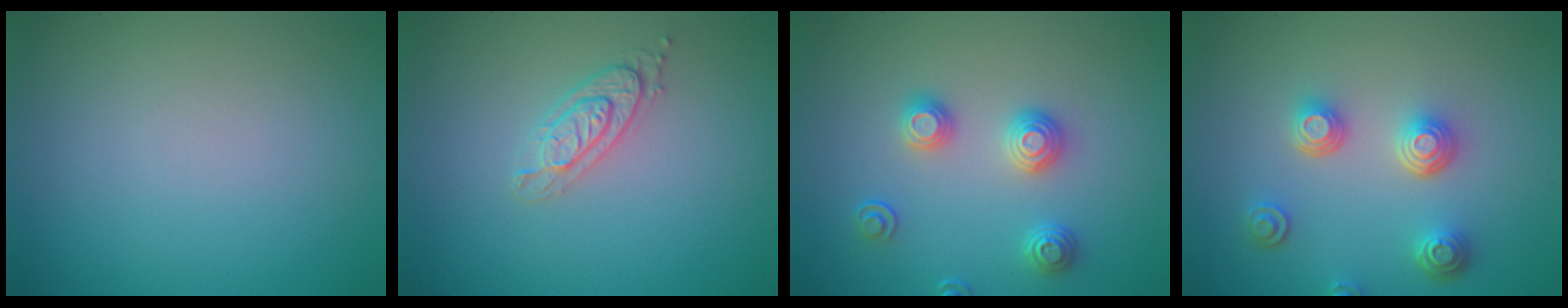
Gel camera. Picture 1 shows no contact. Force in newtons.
{"total": 2.1, "press": 2.1, "slide": 0.3}
{"total": 2.9, "press": 2.7, "slide": 1.1}
{"total": 3.9, "press": 3.2, "slide": 2.2}